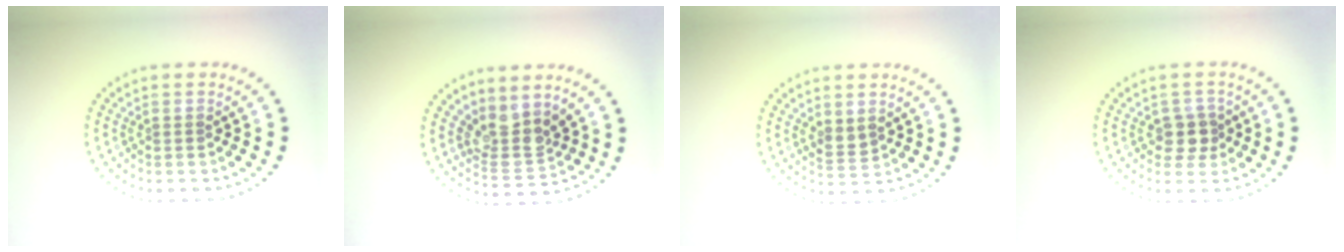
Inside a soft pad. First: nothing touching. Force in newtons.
{"total": 3.3, "press": 2.5, "slide": 2.1}
{"total": 1.3, "press": 1.1, "slide": 0.6}
{"total": 2.2, "press": 2.0, "slide": 1.0}